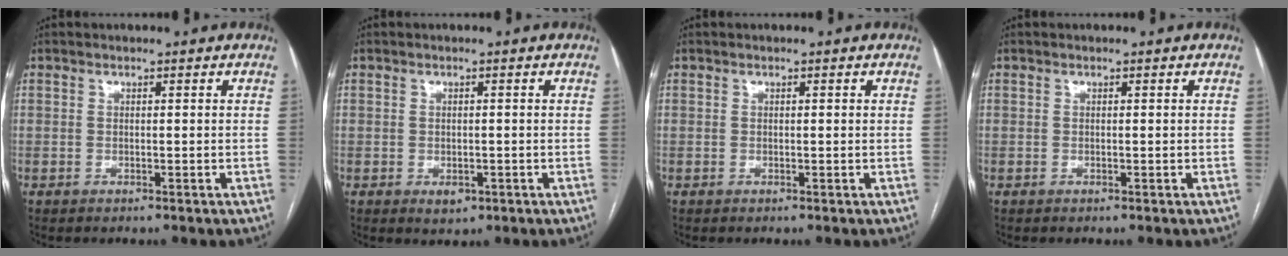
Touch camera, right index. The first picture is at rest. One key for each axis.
{"total": 2.1, "fx": -0.9, "fy": 1.5, "fz": 1.3, "tx": -0.013, "ty": 0.001, "tz": -0.003}
{"total": 0.0}
{"total": 0.0}